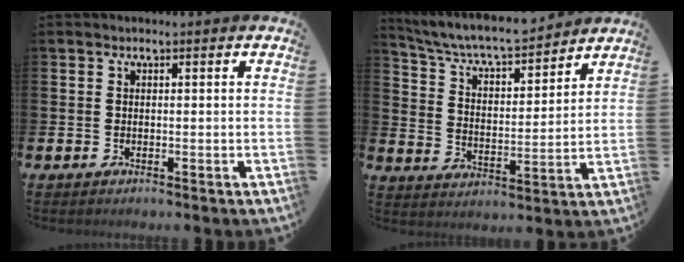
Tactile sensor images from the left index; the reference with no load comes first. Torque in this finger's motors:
{"motor_torque": [1.07, -1.07, 0.59, 0.17]}